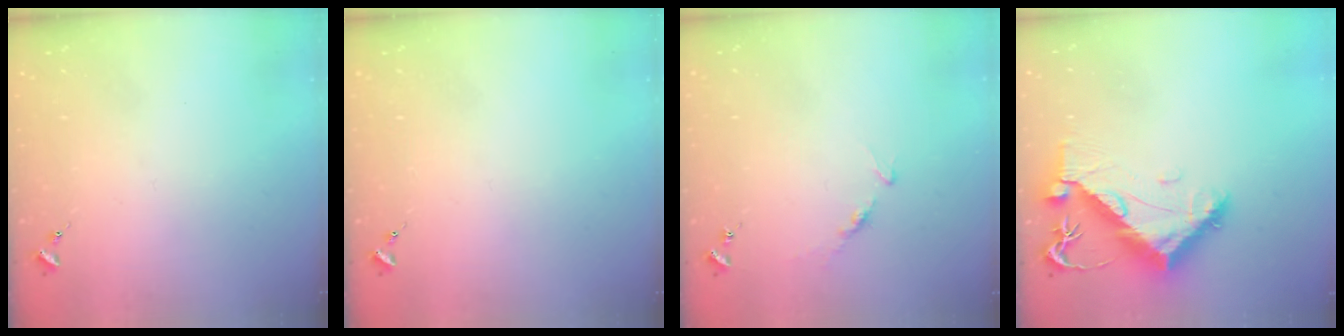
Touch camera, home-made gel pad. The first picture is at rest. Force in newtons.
{"total": 0.0}
{"total": 4.9, "press": 4.8, "slide": 0.6}
{"total": 11.0, "press": 10.9, "slide": 1.0}